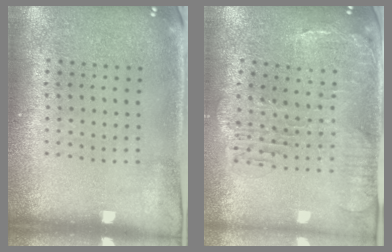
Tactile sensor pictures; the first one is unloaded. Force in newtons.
{"total": 1.6, "press": 1.5, "slide": 0.5}